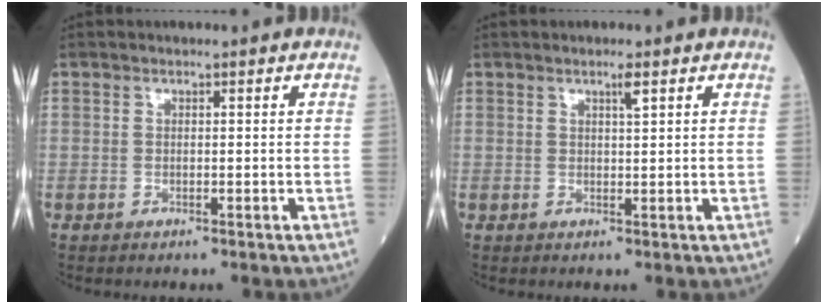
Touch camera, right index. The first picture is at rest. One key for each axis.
{"total": 1.5, "fx": 0.9, "fy": 0.0, "fz": 1.2, "tx": -0.022, "ty": -0.001, "tz": 0.016}